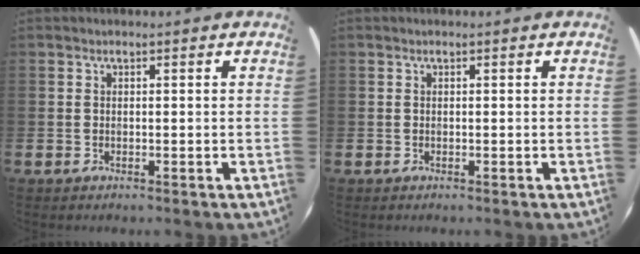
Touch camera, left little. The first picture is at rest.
{"total": 0.0}